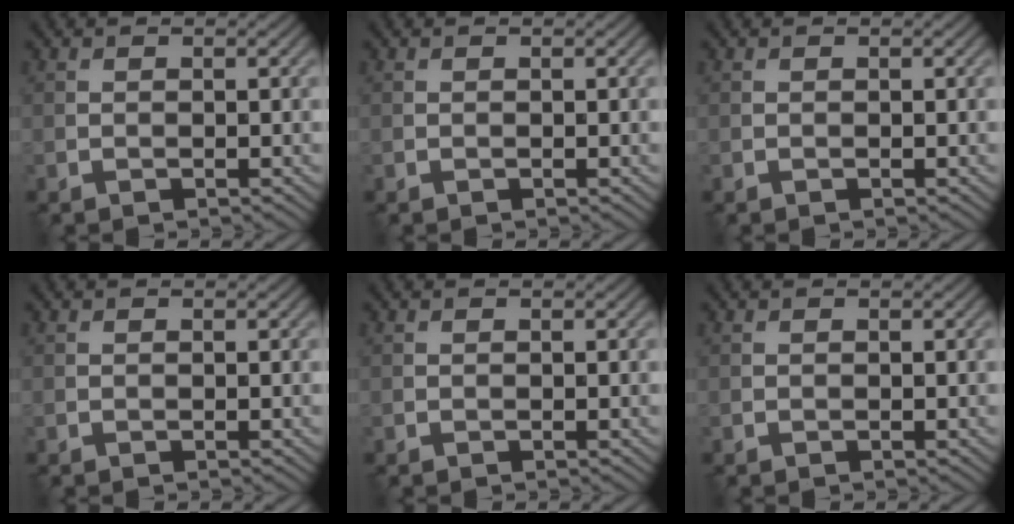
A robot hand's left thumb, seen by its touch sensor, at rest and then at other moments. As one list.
[{"total": 0.0}, {"total": 0.0}, {"total": 0.0}, {"total": 0.0}, {"total": 0.0}]